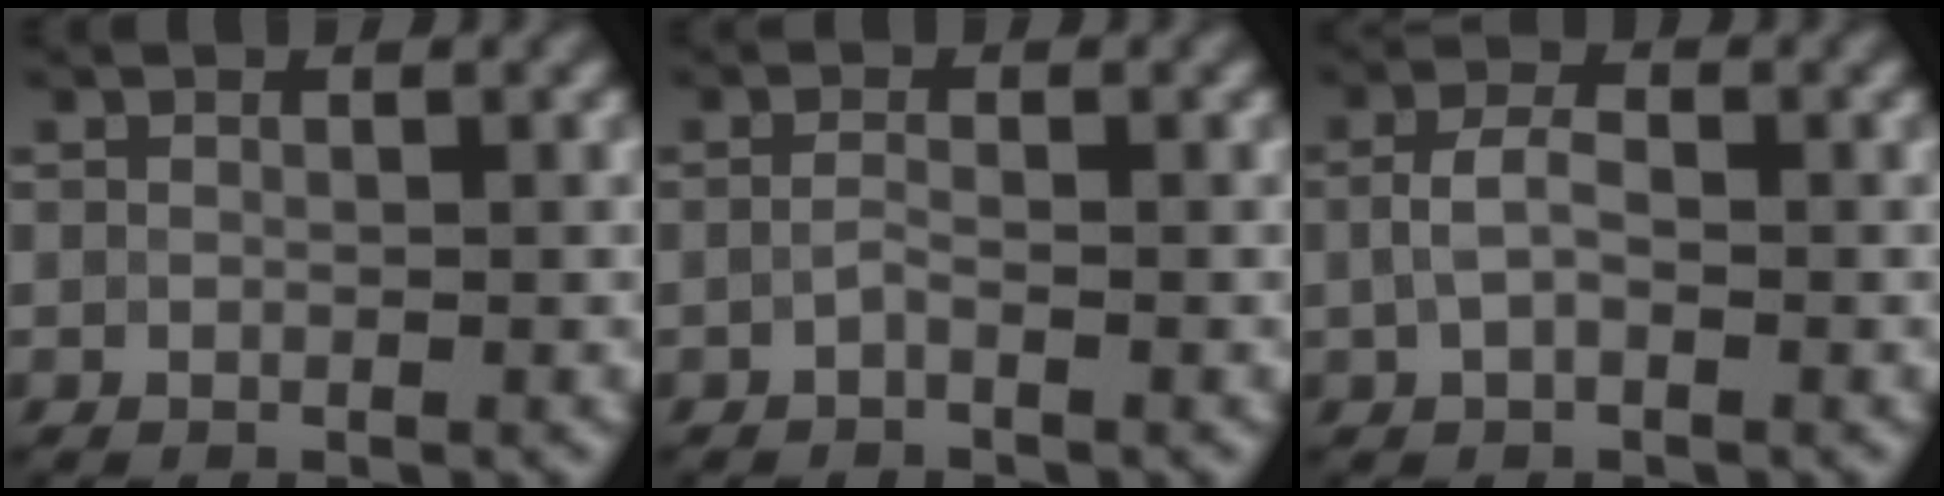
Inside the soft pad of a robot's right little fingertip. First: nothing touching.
{"total": 0.8, "force": [-0.5, 0.1, 0.6], "torque": [-0.015, -0.002, -0.011]}
{"total": 2.4, "force": [-0.1, 1.4, 1.9], "torque": [-0.044, 0.006, -0.006]}